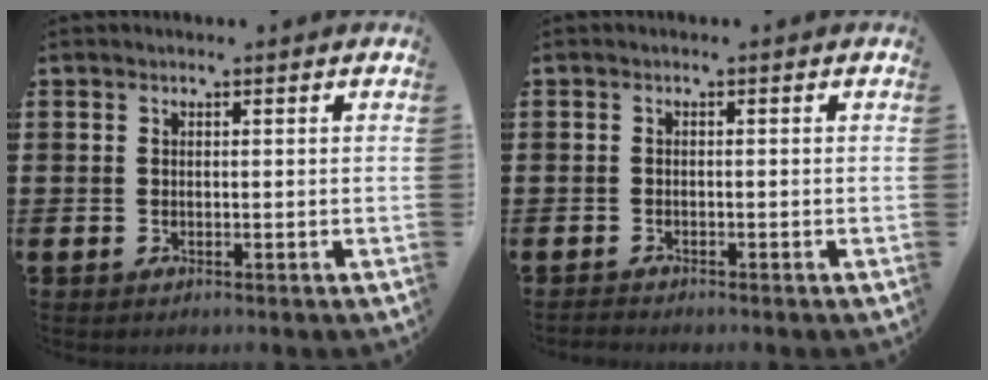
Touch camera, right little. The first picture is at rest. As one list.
[{"total": 0.6, "force": [-0.6, 0.0, 0.0], "torque": [-0.001, -0.002, -0.013]}]